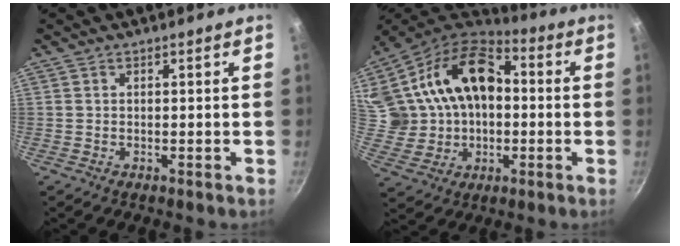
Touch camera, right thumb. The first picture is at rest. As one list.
[{"total": 24.9, "force": [3.1, 18.6, 16.2], "torque": [-0.327, 0.052, 0.057]}]